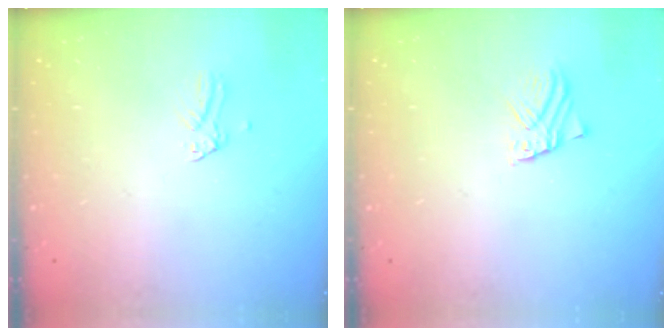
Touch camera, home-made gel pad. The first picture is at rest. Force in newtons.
{"total": 1.4, "press": 1.4, "slide": 0.1}